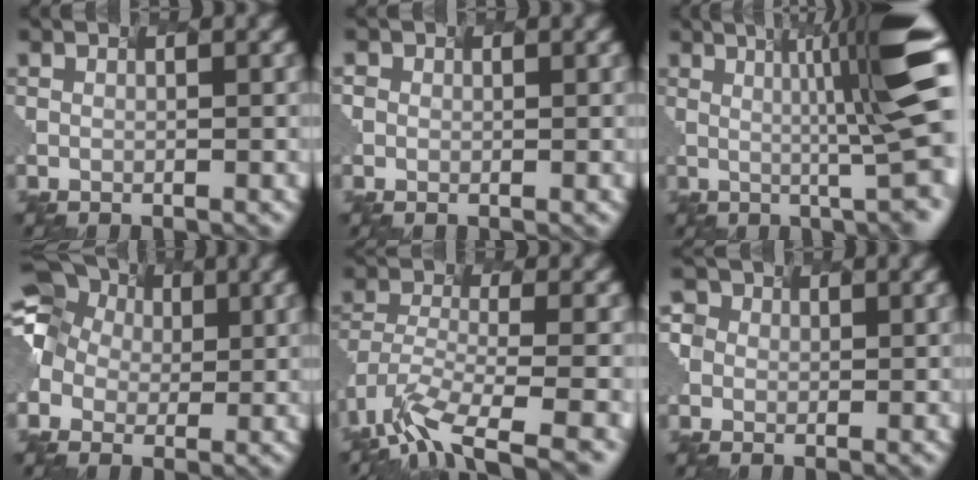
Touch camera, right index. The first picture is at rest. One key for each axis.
{"total": 0.6, "fx": 0.0, "fy": 0.5, "fz": -0.4, "tx": 0.002, "ty": -0.003, "tz": 0.009}
{"total": 10.1, "fx": 1.9, "fy": 1.1, "fz": 9.9, "tx": -0.133, "ty": 0.007, "tz": 0.036}
{"total": 10.1, "fx": 1.4, "fy": 8.7, "fz": 5.0, "tx": -0.116, "ty": 0.038, "tz": -0.019}
{"total": 8.4, "fx": -6.2, "fy": 2.2, "fz": 5.2, "tx": -0.130, "ty": -0.016, "tz": -0.100}
{"total": 1.9, "fx": 0.1, "fy": 1.9, "fz": -0.3, "tx": -0.009, "ty": 0.003, "tz": 0.005}